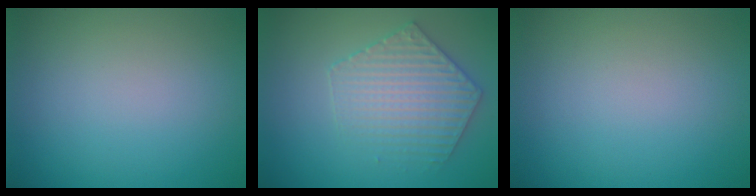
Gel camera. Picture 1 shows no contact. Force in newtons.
{"total": 3.8, "press": 3.8, "slide": 0.6}
{"total": 0.0}